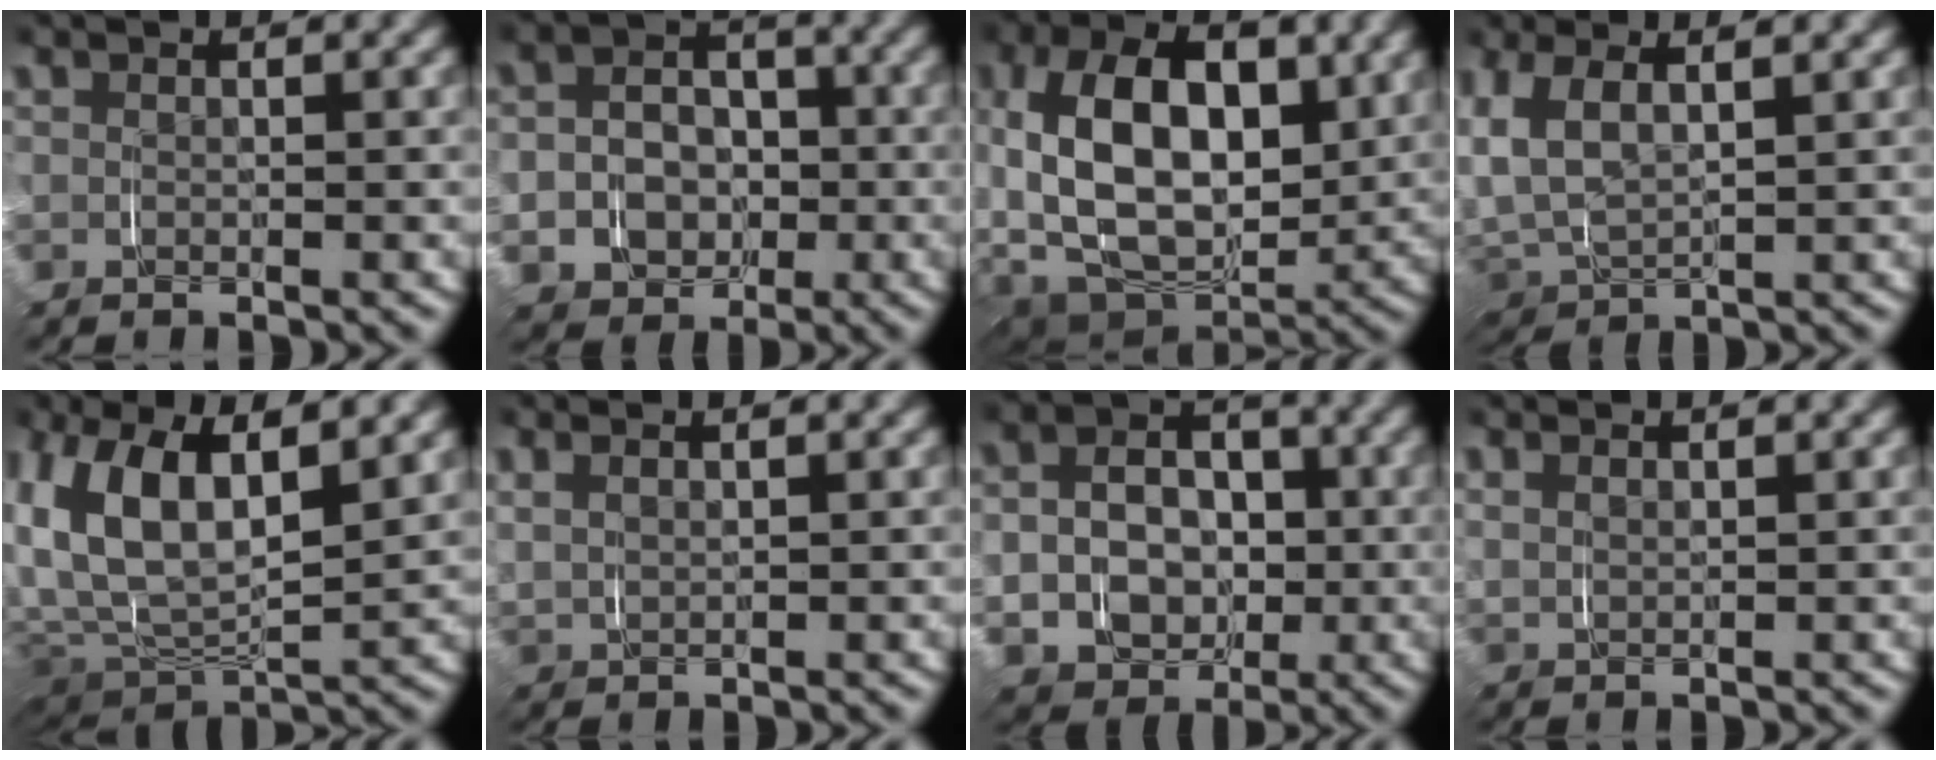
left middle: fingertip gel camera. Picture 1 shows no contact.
{"total": 4.7, "force": [-1.7, 4.3, 0.9], "torque": [0.020, -0.018, -0.029]}
{"total": 6.1, "force": [1.6, 3.5, 4.8], "torque": [-0.057, -0.006, 0.025]}
{"total": 4.0, "force": [1.2, 3.1, 2.2], "torque": [-0.076, -0.015, 0.024]}
{"total": 7.9, "force": [2.9, 5.5, 4.8], "torque": [-0.102, 0.019, 0.031]}
{"total": 2.1, "force": [2.0, 0.0, 0.5], "torque": [-0.003, 0.007, 0.035]}
{"total": 6.6, "force": [-1.6, 6.1, 1.9], "torque": [-0.012, -0.033, -0.022]}
{"total": 2.2, "force": [2.0, -0.8, 0.0], "torque": [0.012, 0.006, 0.036]}